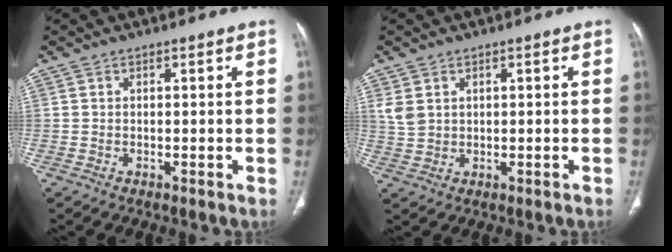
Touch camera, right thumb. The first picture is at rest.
{"total": 3.3, "force": [1.2, 2.4, 1.8], "torque": [-0.036, 0.002, 0.034]}